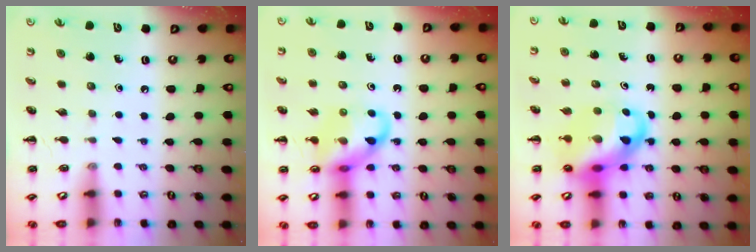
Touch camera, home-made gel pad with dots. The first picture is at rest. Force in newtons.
{"total": 13.2, "press": 13.1, "slide": 1.5}
{"total": 14.1, "press": 13.7, "slide": 3.6}